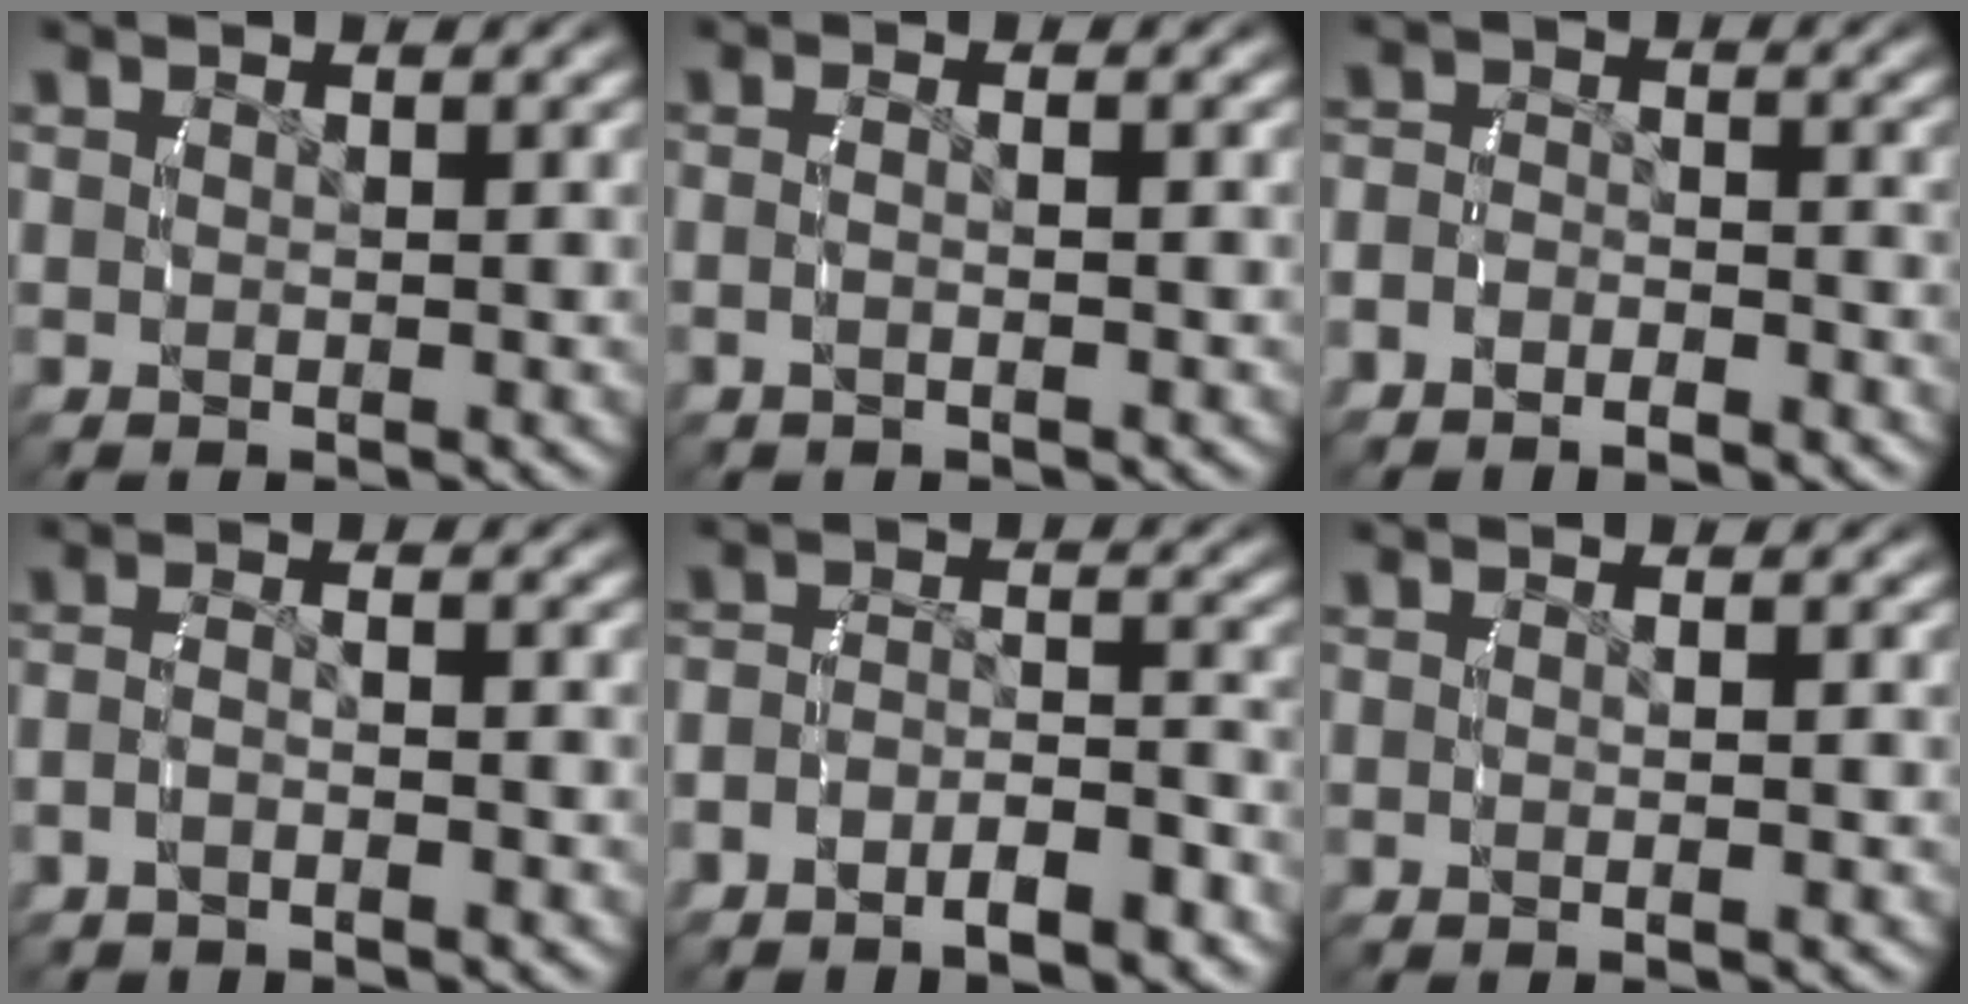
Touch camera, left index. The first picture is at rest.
{"total": 1.4, "force": [-0.6, 0.0, 1.3], "torque": [-0.030, 0.002, -0.011]}
{"total": 3.8, "force": [-3.1, 2.2, 0.8], "torque": [-0.022, -0.009, -0.051]}
{"total": 2.4, "force": [-1.7, 0.7, 1.4], "torque": [-0.037, -0.004, -0.029]}
{"total": 4.8, "force": [-4.0, 1.9, 1.8], "torque": [-0.028, -0.006, -0.068]}
{"total": 1.1, "force": [-0.7, -0.2, 0.8], "torque": [-0.018, 0.005, -0.014]}